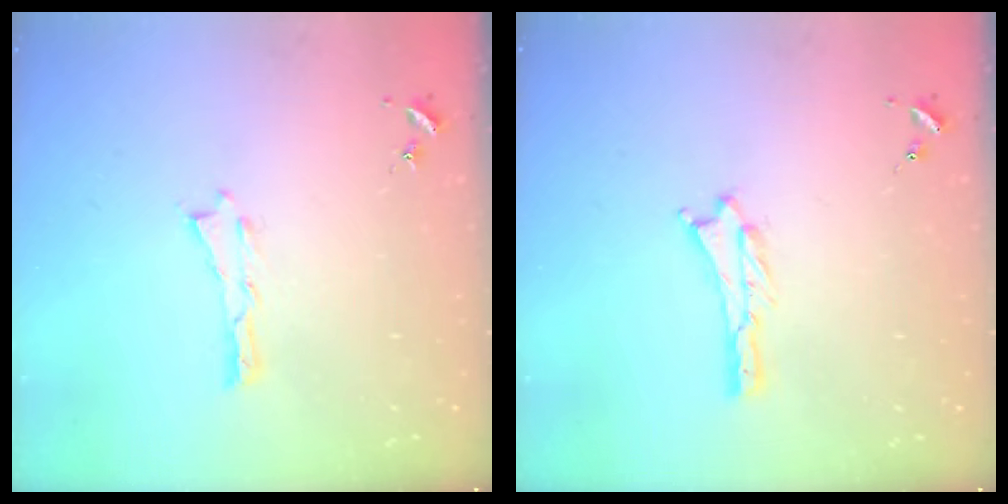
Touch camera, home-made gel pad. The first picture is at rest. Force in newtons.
{"total": 0.9, "press": 0.9, "slide": 0.2}